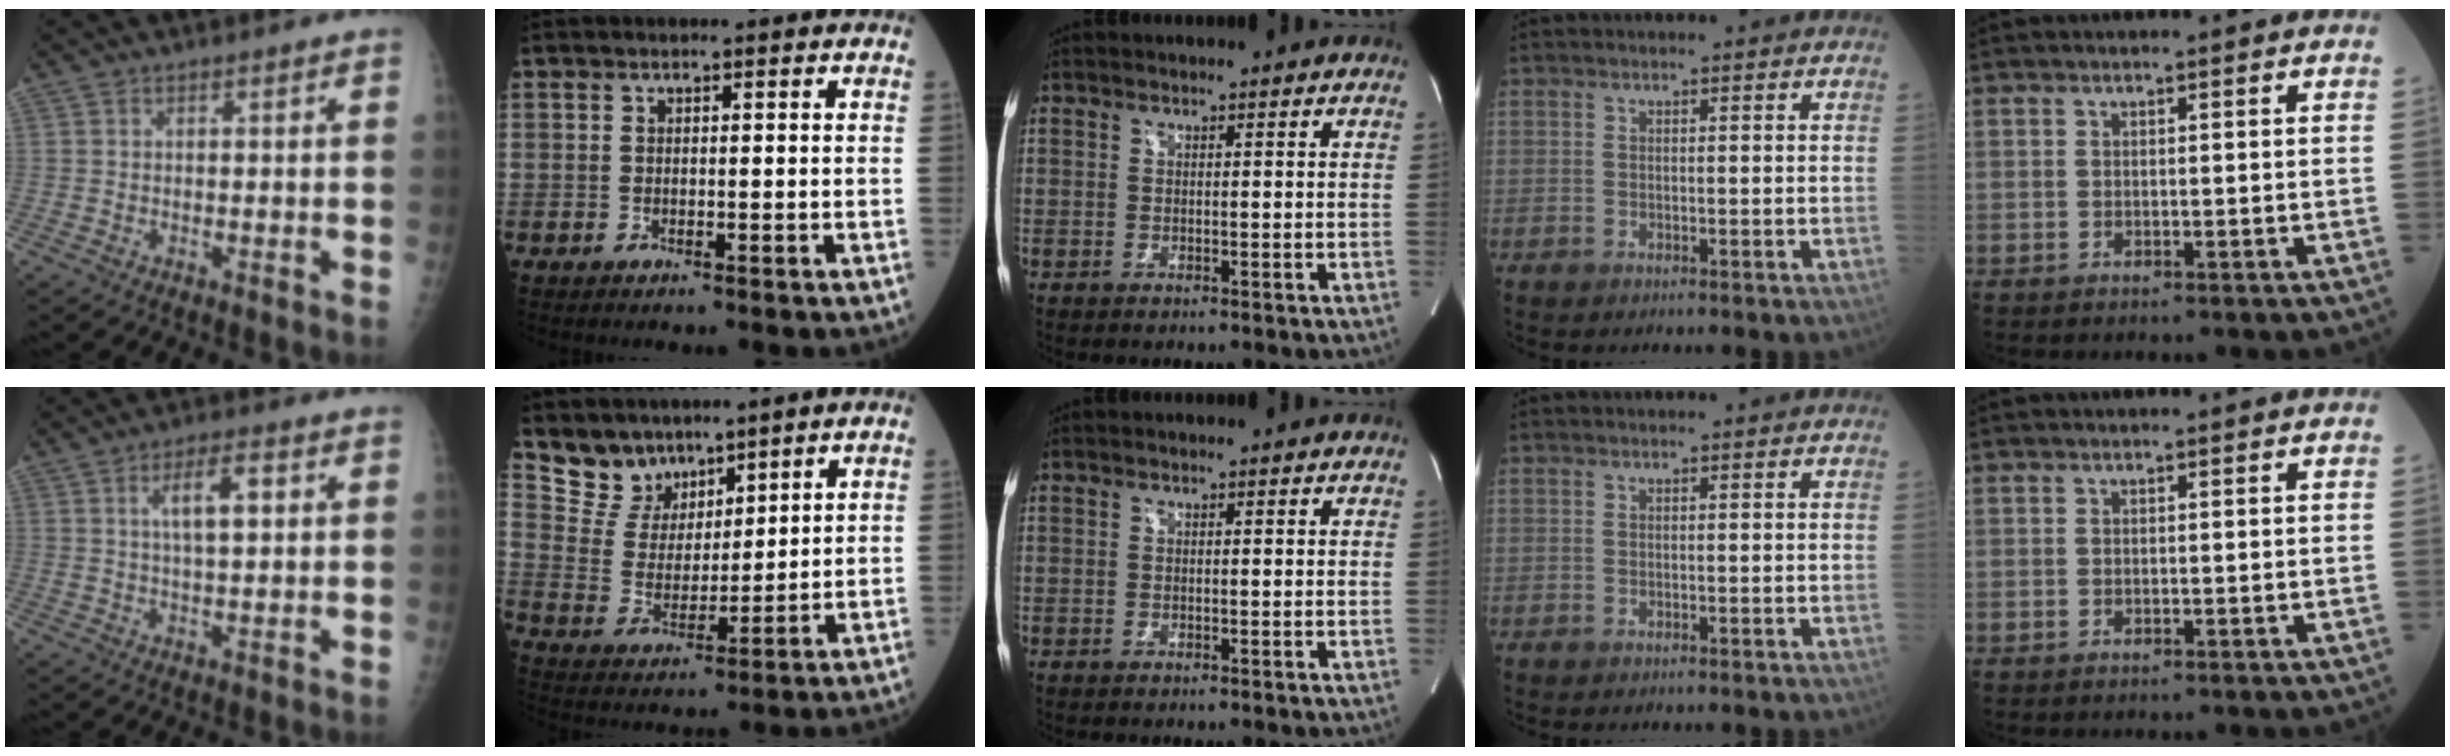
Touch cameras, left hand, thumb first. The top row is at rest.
{"thumb": {"total": 6.2, "force": [2.1, 2.0, 5.5], "torque": [-0.087, 0.001, 0.036]}, "index": {"total": 7.3, "force": [6.2, 3.9, 0.3], "torque": [-0.021, 0.012, 0.139]}}